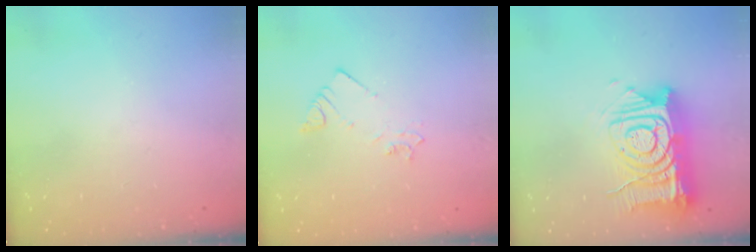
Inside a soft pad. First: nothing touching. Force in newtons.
{"total": 2.7, "press": 2.7, "slide": 0.3}
{"total": 17.1, "press": 17.0, "slide": 1.9}